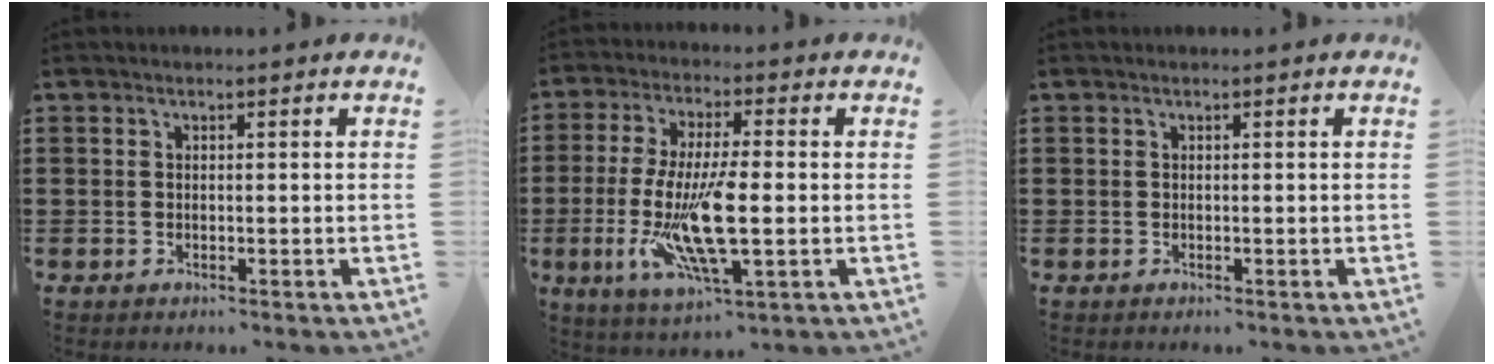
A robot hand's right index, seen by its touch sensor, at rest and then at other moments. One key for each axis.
{"total": 12.5, "fx": -2.1, "fy": 3.8, "fz": 11.8, "tx": -0.249, "ty": -0.017, "tz": -0.041}
{"total": 0.0}